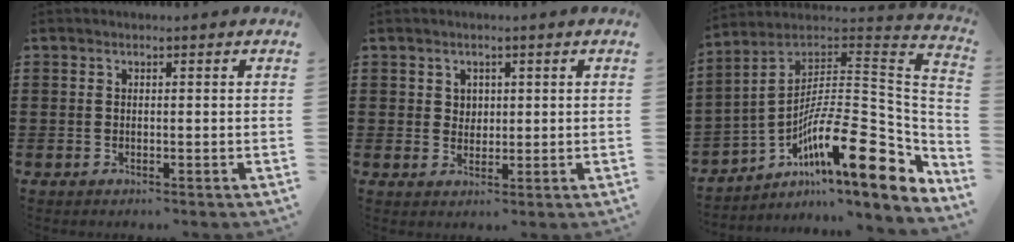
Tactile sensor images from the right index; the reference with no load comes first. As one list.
[{"total": 2.0, "force": [1.0, 1.7, 0.4], "torque": [-0.013, 0.009, 0.018]}, {"total": 16.4, "force": [-7.9, 4.0, 13.8], "torque": [-0.229, -0.013, -0.146]}]